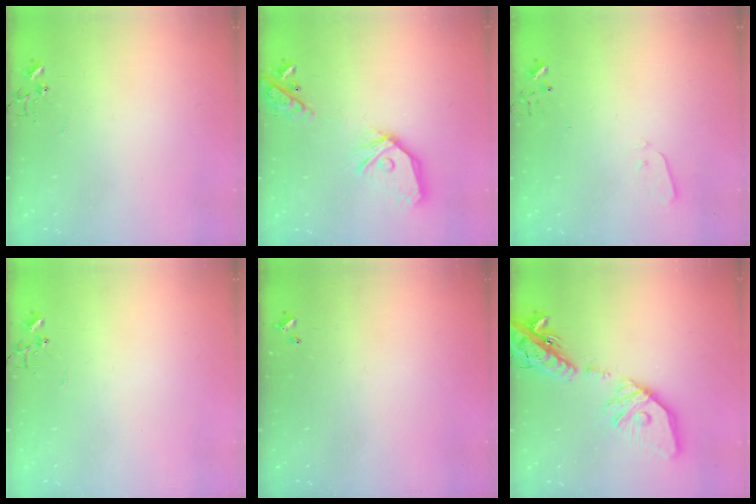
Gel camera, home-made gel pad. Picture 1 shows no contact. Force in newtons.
{"total": 18.6, "press": 18.4, "slide": 2.5}
{"total": 3.3, "press": 3.2, "slide": 0.7}
{"total": 0.0}
{"total": 0.0}
{"total": 23.6, "press": 23.3, "slide": 3.8}